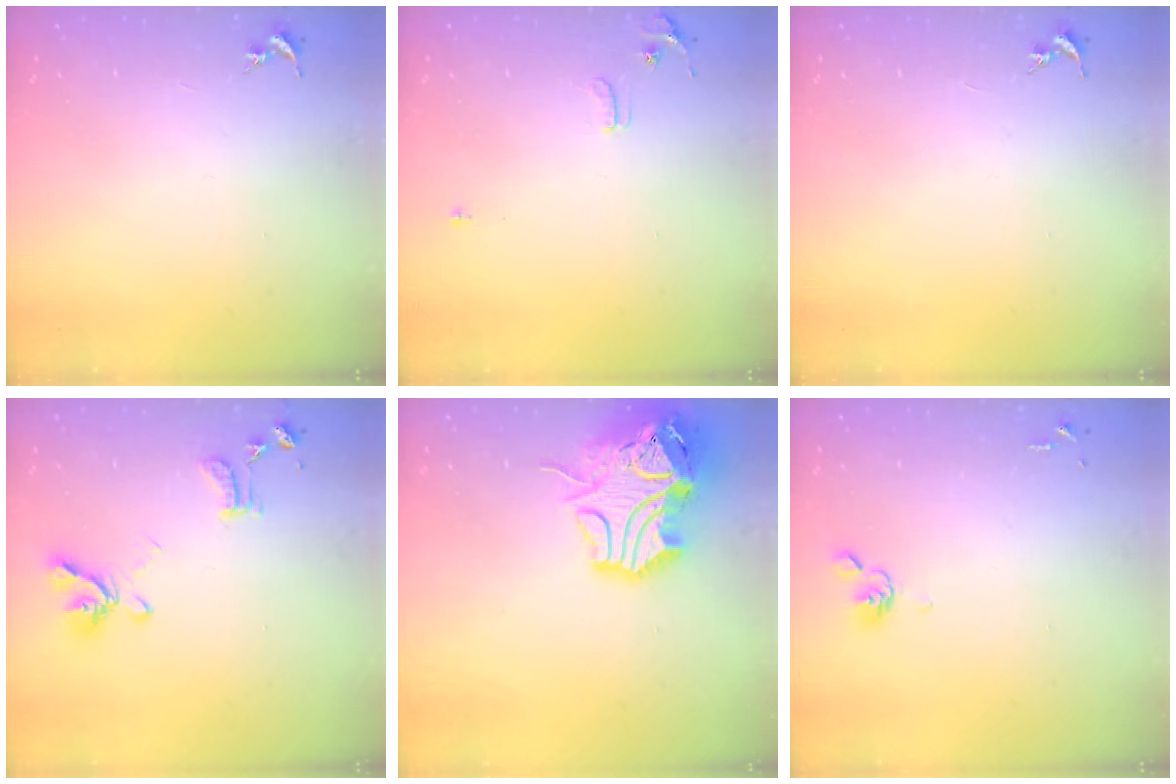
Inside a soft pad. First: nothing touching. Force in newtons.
{"total": 6.1, "press": 6.0, "slide": 0.9}
{"total": 0.0}
{"total": 15.5, "press": 15.4, "slide": 1.6}
{"total": 18.6, "press": 18.4, "slide": 2.7}
{"total": 5.6, "press": 5.5, "slide": 1.4}